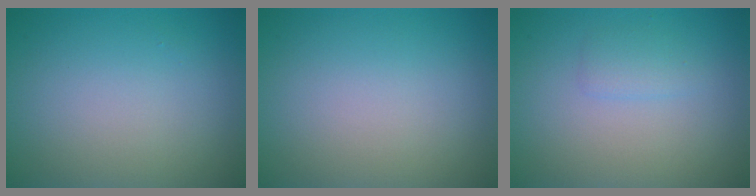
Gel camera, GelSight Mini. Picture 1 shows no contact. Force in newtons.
{"total": 0.0}
{"total": 1.2, "press": 1.2, "slide": 0.0}